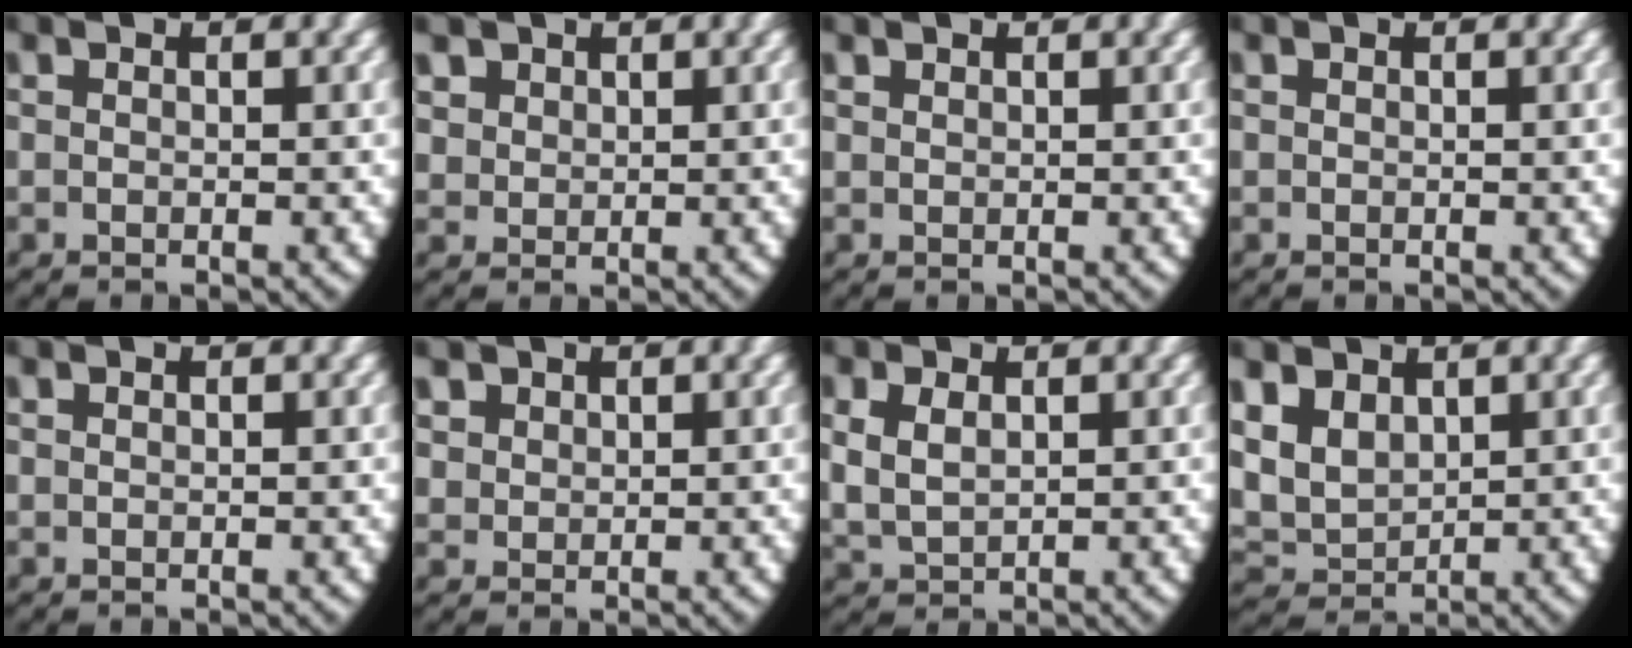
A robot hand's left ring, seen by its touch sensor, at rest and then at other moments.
{"total": 3.8, "force": [1.8, 3.0, 1.5], "torque": [-0.046, -0.004, 0.038]}
{"total": 0.6, "force": [0.6, -0.2, 0.0], "torque": [-0.001, -0.004, 0.018]}
{"total": 0.0}
{"total": 0.0}
{"total": 3.4, "force": [1.7, 2.6, 1.3], "torque": [-0.042, -0.005, 0.039]}
{"total": 4.3, "force": [0.6, 3.8, 2.1], "torque": [-0.070, -0.011, 0.021]}
{"total": 8.3, "force": [1.4, 7.2, 3.8], "torque": [-0.125, -0.024, 0.031]}